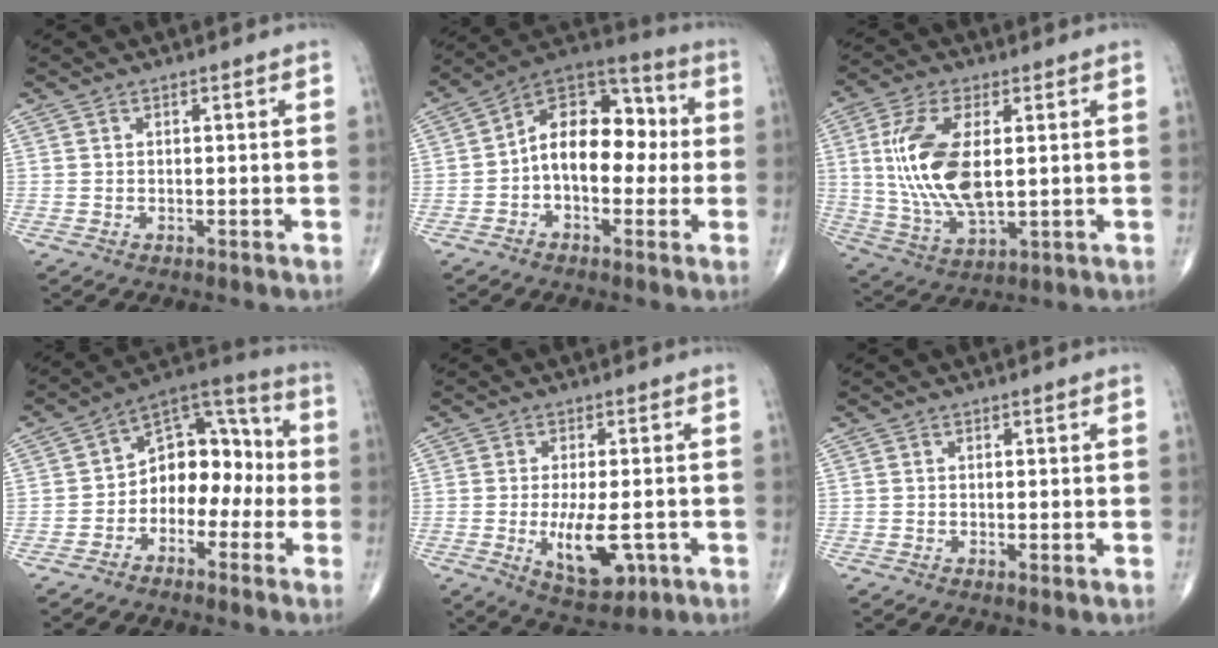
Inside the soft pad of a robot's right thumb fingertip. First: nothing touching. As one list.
[{"total": 14.4, "force": [-0.4, 9.2, 11.1], "torque": [-0.134, 0.045, -0.022]}, {"total": 15.6, "force": [1.9, 7.4, 13.6], "torque": [-0.281, -0.011, 0.043]}, {"total": 12.1, "force": [-2.4, 8.4, 8.3], "torque": [-0.080, 0.056, -0.058]}, {"total": 9.0, "force": [-2.1, 3.7, 7.9], "torque": [-0.124, -0.014, -0.023]}, {"total": 0.7, "force": [0.1, 0.0, 0.7], "torque": [-0.015, -0.004, 0.000]}]